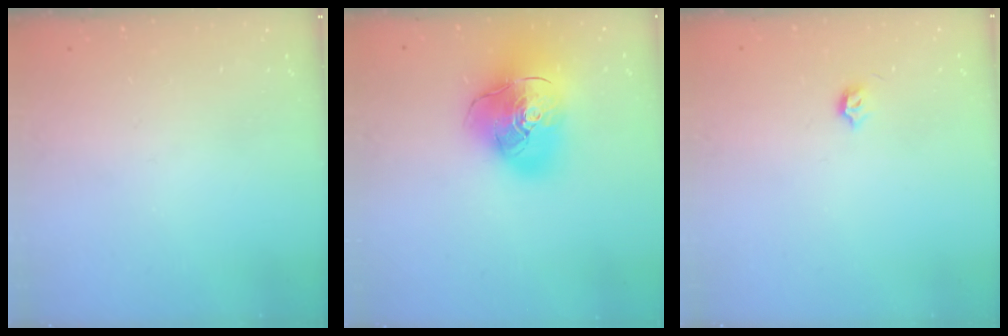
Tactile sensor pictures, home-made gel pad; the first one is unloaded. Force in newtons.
{"total": 22.5, "press": 22.3, "slide": 3.4}
{"total": 3.7, "press": 3.6, "slide": 0.6}